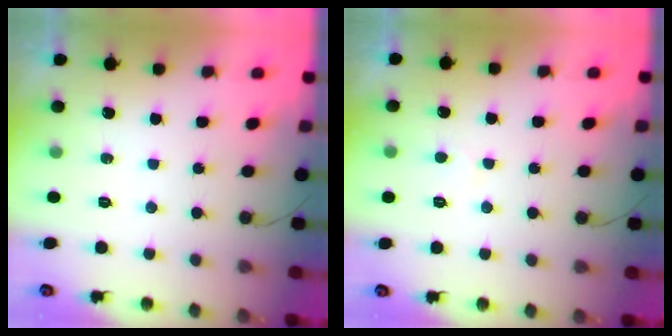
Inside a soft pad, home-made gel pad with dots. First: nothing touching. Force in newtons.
{"total": 2.3, "press": 2.3, "slide": 0.3}